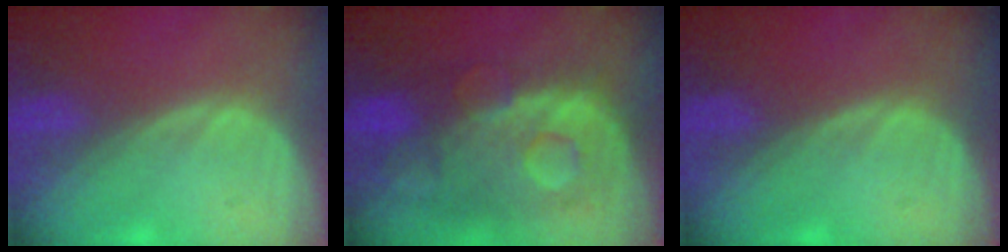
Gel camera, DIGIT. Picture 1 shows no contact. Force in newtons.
{"total": 11.2, "press": 9.7, "slide": 5.5}
{"total": 0.0}